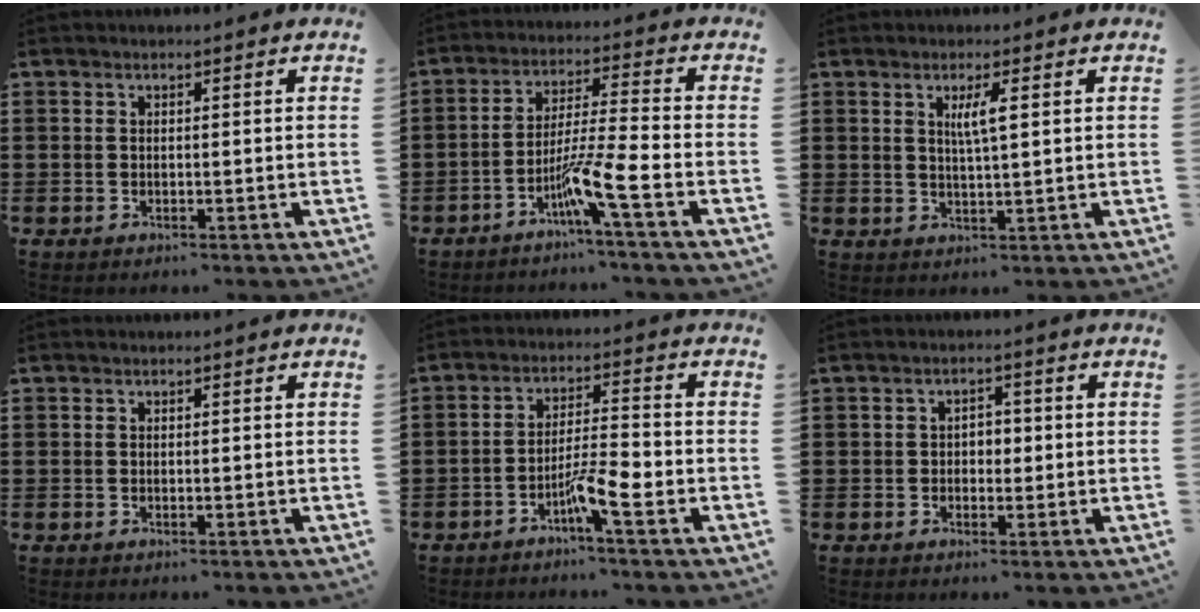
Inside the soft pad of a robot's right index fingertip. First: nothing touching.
{"total": 8.1, "force": [-4.7, -0.3, 6.6], "torque": [-0.129, -0.010, -0.089]}
{"total": 3.3, "force": [1.0, 0.4, 3.1], "torque": [-0.063, 0.003, 0.013]}
{"total": 0.0}
{"total": 6.0, "force": [-3.2, 0.7, 5.0], "torque": [-0.103, -0.006, -0.063]}
{"total": 2.2, "force": [-0.4, 1.6, 1.5], "torque": [-0.031, 0.007, -0.011]}